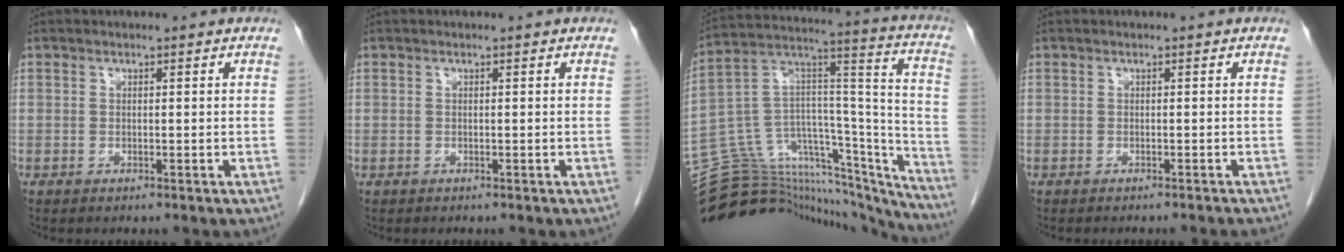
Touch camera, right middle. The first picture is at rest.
{"total": 0.0}
{"total": 35.9, "force": [-32.8, 8.3, 12.1], "torque": [-0.149, 0.022, -0.468]}
{"total": 4.0, "force": [-3.8, -0.3, 1.3], "torque": [-0.014, -0.013, -0.044]}